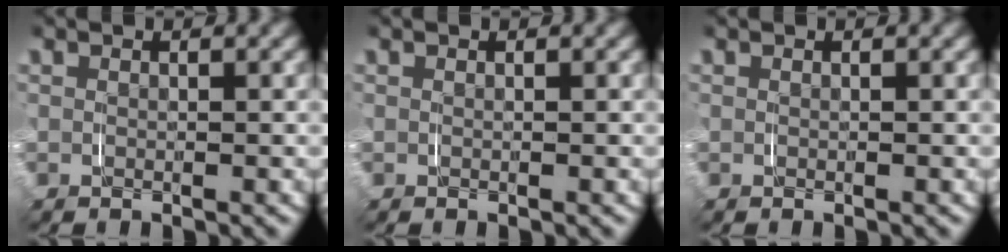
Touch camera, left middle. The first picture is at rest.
{"total": 0.0}
{"total": 0.0}